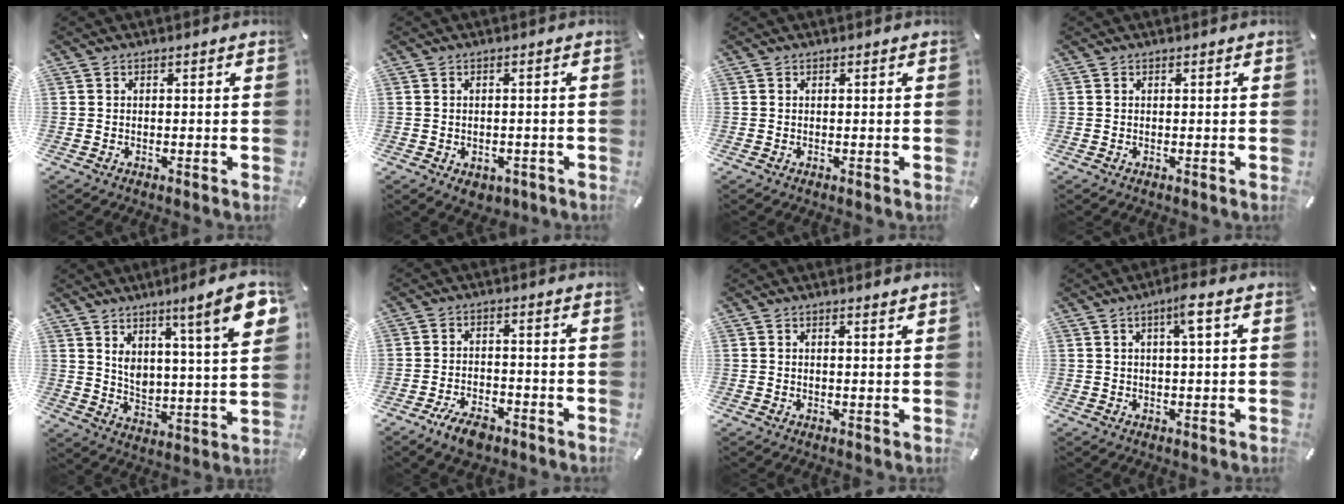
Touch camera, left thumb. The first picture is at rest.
{"total": 2.5, "force": [-1.1, 2.0, 1.0], "torque": [-0.020, 0.003, -0.021]}
{"total": 0.0}
{"total": 0.0}
{"total": 13.2, "force": [8.6, 2.4, 9.7], "torque": [-0.157, -0.045, 0.136]}
{"total": 5.5, "force": [-3.9, 2.6, 2.8], "torque": [-0.052, 0.021, -0.072]}
{"total": 1.2, "force": [1.1, 0.0, 0.6], "torque": [-0.011, -0.002, 0.020]}
{"total": 4.7, "force": [1.9, 0.7, 4.2], "torque": [-0.076, -0.001, 0.029]}